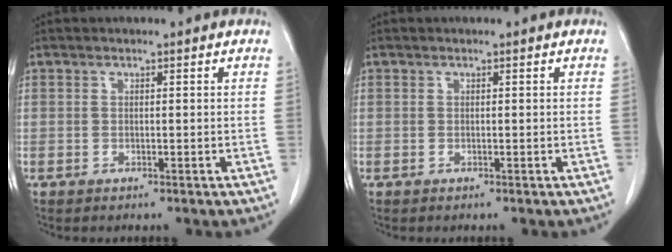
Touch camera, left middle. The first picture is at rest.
{"total": 0.0}